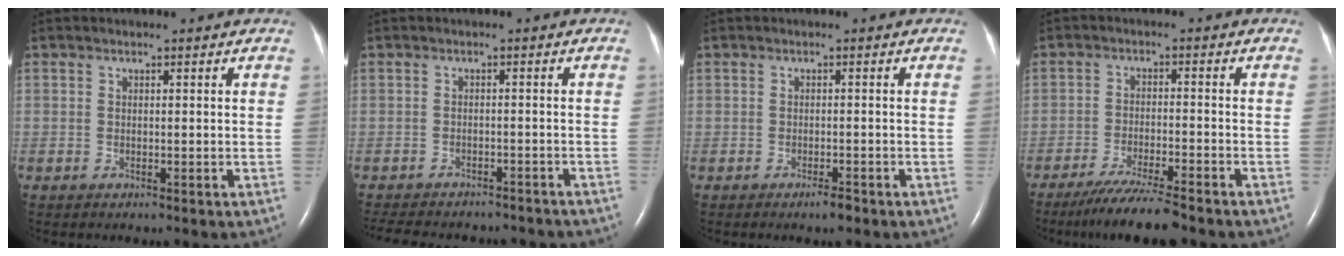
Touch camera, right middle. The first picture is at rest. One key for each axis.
{"total": 17.6, "fx": -15.4, "fy": 5.7, "fz": 6.3, "tx": -0.155, "ty": -0.012, "tz": -0.188}
{"total": 1.8, "fx": -1.3, "fy": 0.3, "fz": 1.1, "tx": -0.021, "ty": -0.002, "tz": -0.020}
{"total": 8.1, "fx": -6.8, "fy": 0.0, "fz": 4.4, "tx": -0.079, "ty": -0.025, "tz": -0.115}